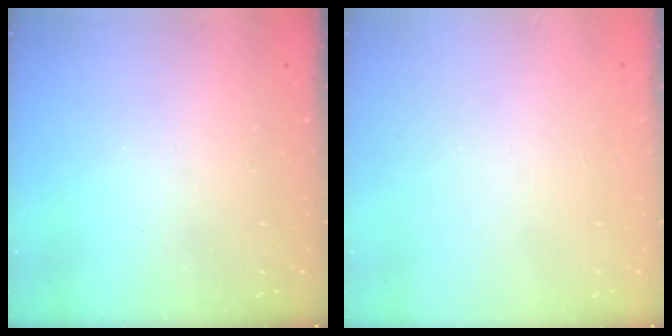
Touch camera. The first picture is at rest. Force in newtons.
{"total": 0.0}